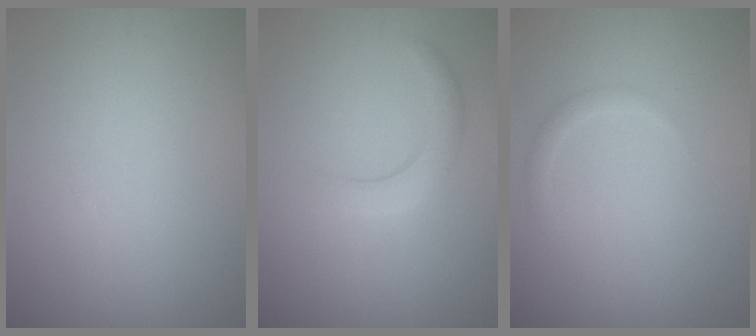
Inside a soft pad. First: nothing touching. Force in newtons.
{"total": 2.3, "press": 2.2, "slide": 0.2}
{"total": 1.0, "press": 1.0, "slide": 0.1}